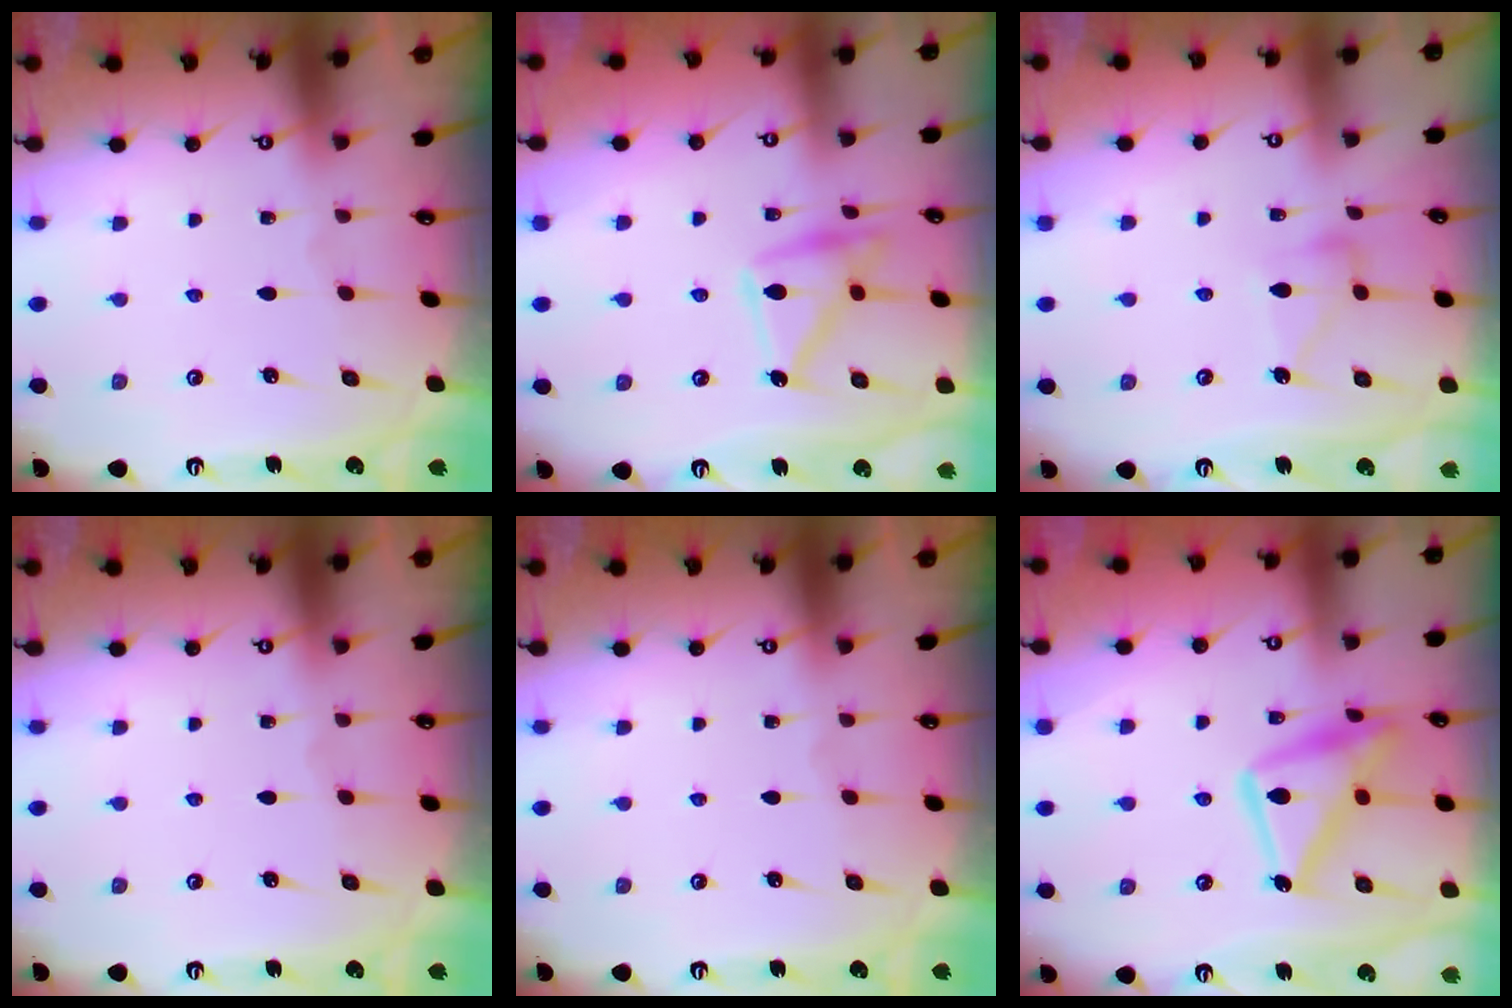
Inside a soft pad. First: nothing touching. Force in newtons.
{"total": 14.7, "press": 14.7, "slide": 0.4}
{"total": 9.1, "press": 9.1, "slide": 0.5}
{"total": 0.0}
{"total": 0.0}
{"total": 16.8, "press": 16.8, "slide": 1.0}